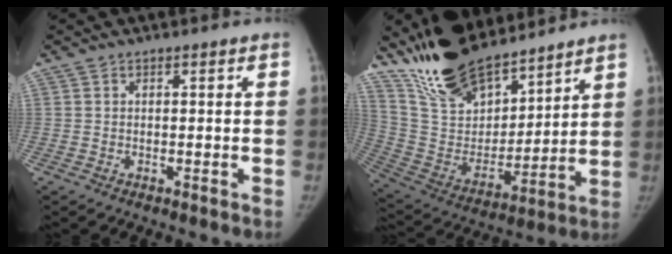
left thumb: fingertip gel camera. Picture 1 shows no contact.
{"total": 20.7, "force": [17.1, 7.9, 8.6], "torque": [-0.123, -0.089, 0.320]}